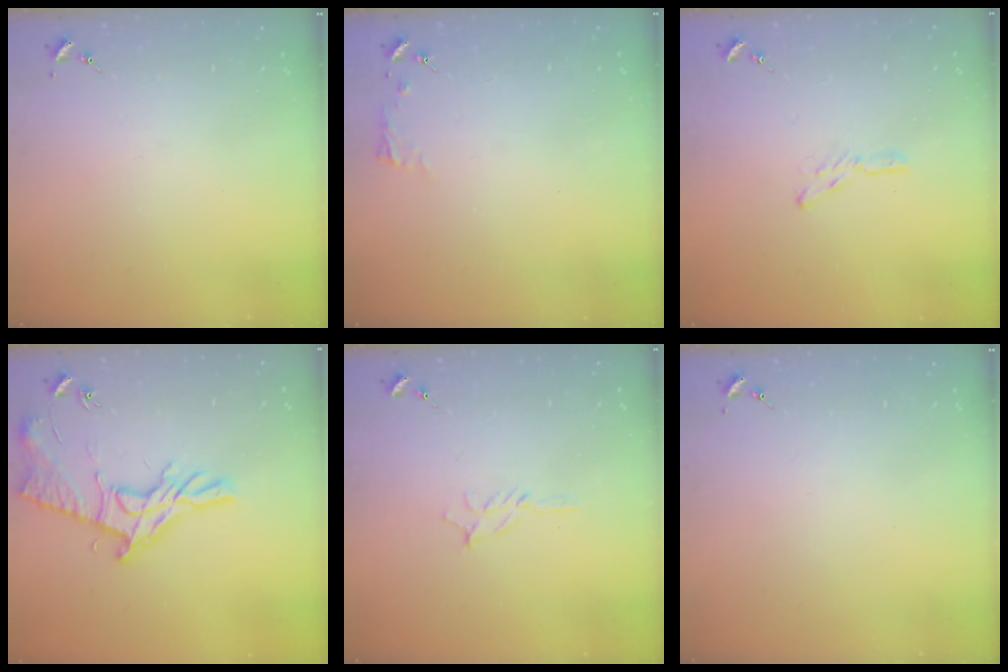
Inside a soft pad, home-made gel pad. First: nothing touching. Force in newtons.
{"total": 3.8, "press": 3.7, "slide": 0.4}
{"total": 4.3, "press": 4.2, "slide": 0.4}
{"total": 15.3, "press": 15.3, "slide": 0.6}
{"total": 5.0, "press": 5.0, "slide": 0.6}
{"total": 0.0}